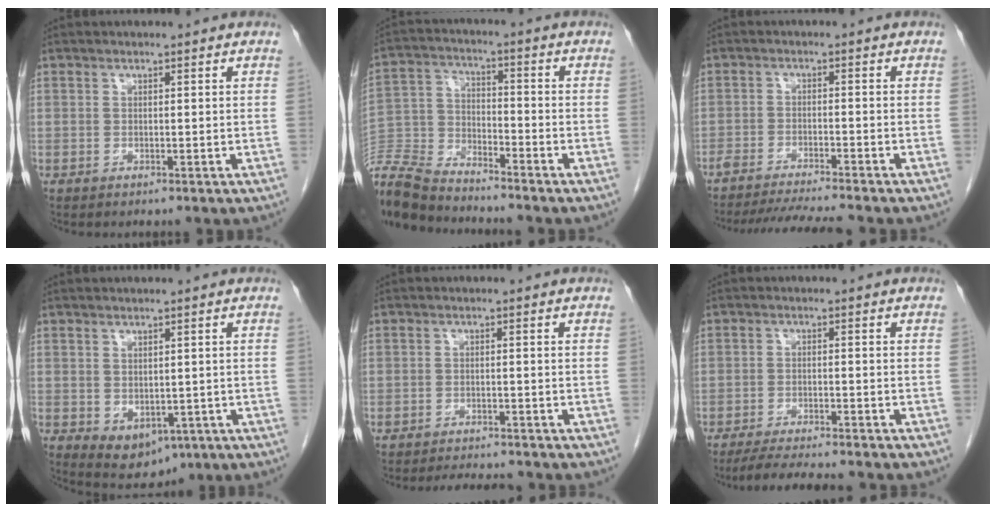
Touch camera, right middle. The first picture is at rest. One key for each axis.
{"total": 12.1, "fx": -11.7, "fy": 1.2, "fz": 2.7, "tx": -0.053, "ty": -0.001, "tz": -0.227}
{"total": 8.9, "fx": -8.1, "fy": -0.8, "fz": 3.5, "tx": -0.047, "ty": -0.012, "tz": -0.131}
{"total": 6.4, "fx": -2.5, "fy": 4.3, "fz": 4.0, "tx": -0.051, "ty": -0.008, "tz": -0.025}
{"total": 5.1, "fx": -4.9, "fy": 0.6, "fz": 1.2, "tx": -0.016, "ty": -0.008, "tz": -0.073}
{"total": 9.0, "fx": -8.0, "fy": 0.2, "fz": 4.0, "tx": -0.056, "ty": -0.017, "tz": -0.125}